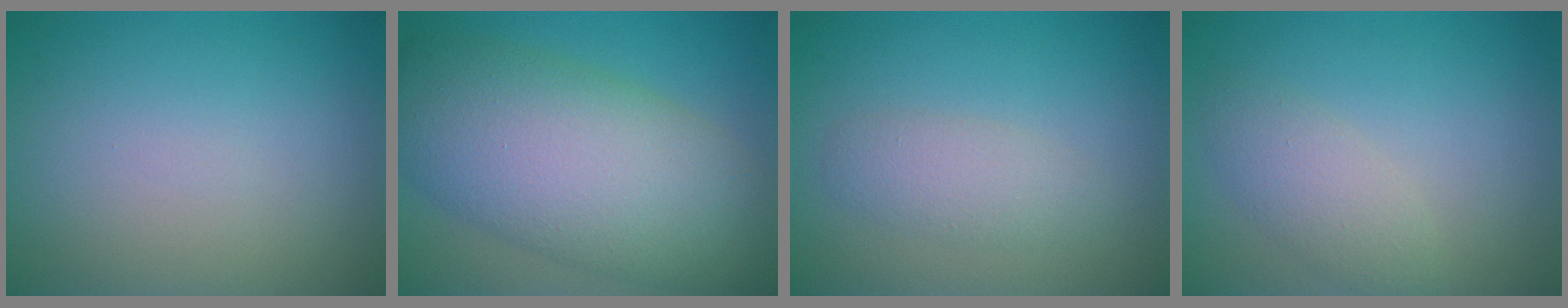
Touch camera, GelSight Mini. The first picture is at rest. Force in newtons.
{"total": 12.3, "press": 12.3, "slide": 0.4}
{"total": 2.3, "press": 2.3, "slide": 0.1}
{"total": 2.7, "press": 2.7, "slide": 0.1}